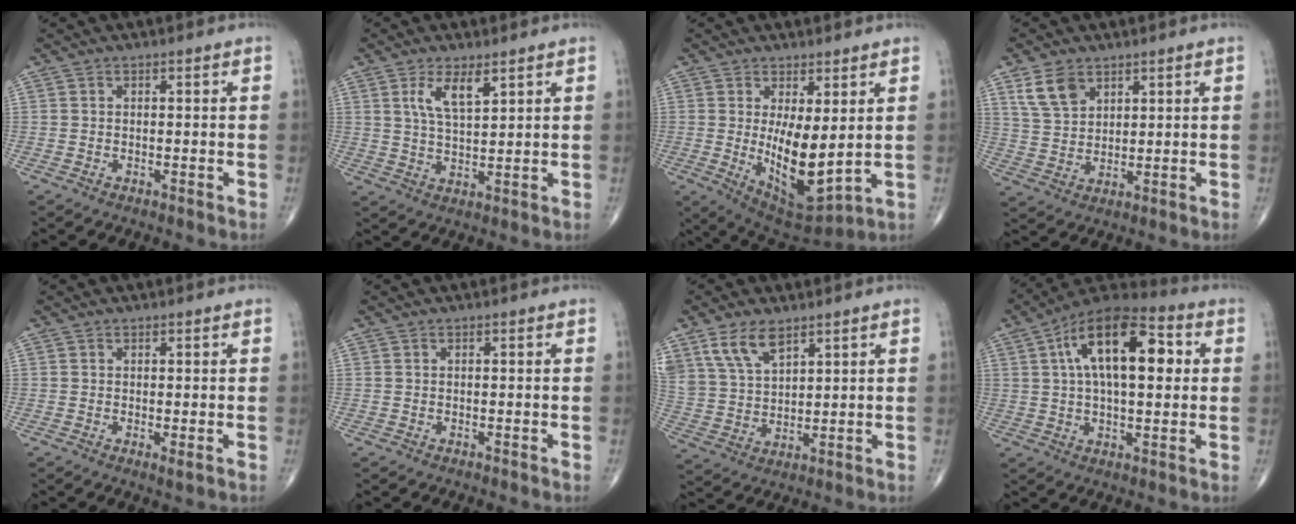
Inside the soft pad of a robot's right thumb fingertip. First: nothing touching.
{"total": 6.1, "force": [3.2, 2.1, 4.7], "torque": [-0.085, -0.020, 0.064]}
{"total": 11.5, "force": [0.7, 4.5, 10.6], "torque": [-0.163, -0.035, 0.030]}
{"total": 6.7, "force": [4.0, 4.2, 3.5], "torque": [-0.056, -0.016, 0.085]}
{"total": 1.0, "force": [0.0, 0.3, 1.0], "torque": [-0.017, -0.006, -0.001]}
{"total": 0.0}
{"total": 8.7, "force": [5.7, 4.3, 5.0], "torque": [-0.090, -0.019, 0.122]}
{"total": 19.0, "force": [4.4, 8.9, 16.1], "torque": [-0.247, 0.020, 0.062]}